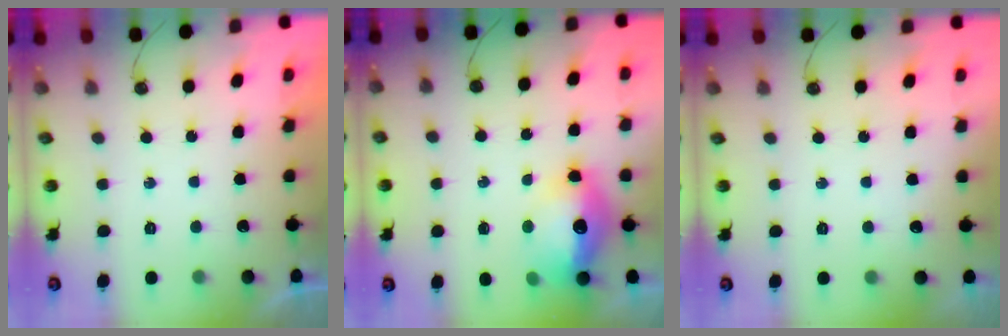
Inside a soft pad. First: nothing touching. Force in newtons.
{"total": 14.7, "press": 14.6, "slide": 1.4}
{"total": 13.3, "press": 4.4, "slide": 12.5}